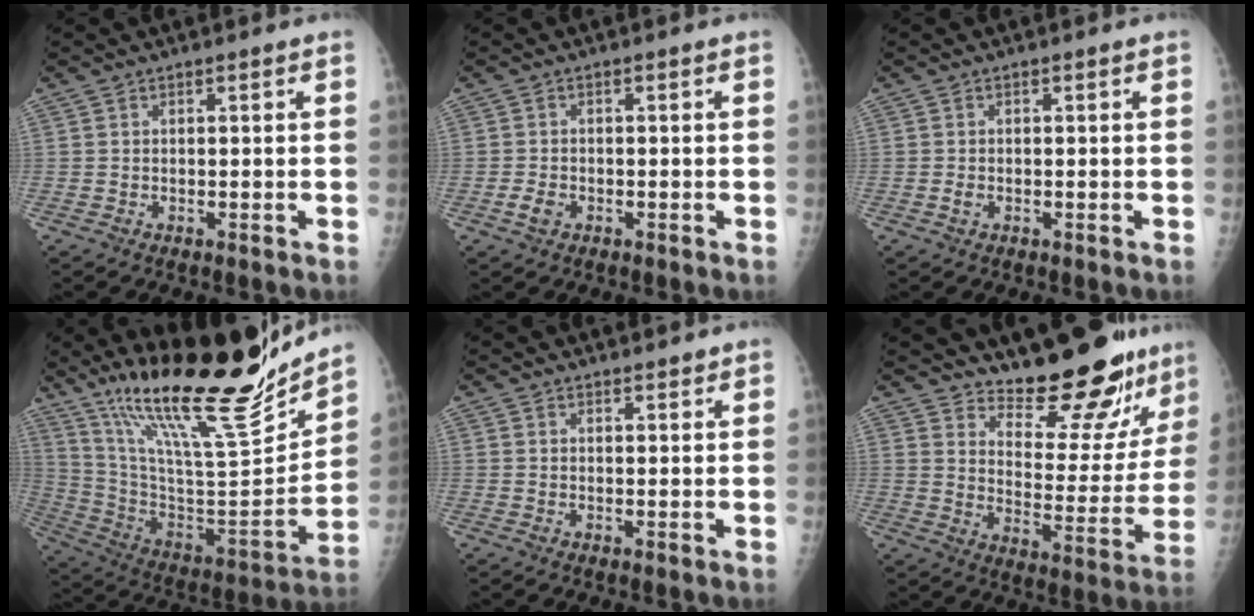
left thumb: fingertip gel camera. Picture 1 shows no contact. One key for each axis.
{"total": 2.2, "fx": -0.9, "fy": 1.6, "fz": 1.3, "tx": -0.022, "ty": 0.002, "tz": -0.016}
{"total": 0.9, "fx": -0.3, "fy": 0.7, "fz": 0.6, "tx": -0.011, "ty": 0.000, "tz": -0.005}
{"total": 28.2, "fx": 21.4, "fy": 4.8, "fz": 17.8, "tx": -0.268, "ty": -0.098, "tz": 0.362}
{"total": 1.5, "fx": 1.3, "fy": 0.6, "fz": 0.4, "tx": 0.003, "ty": -0.008, "tz": 0.018}
{"total": 18.4, "fx": 16.1, "fy": 4.5, "fz": 7.7, "tx": -0.062, "ty": -0.139, "tz": 0.224}